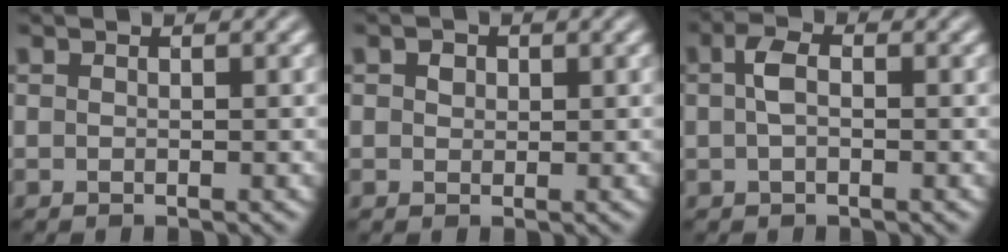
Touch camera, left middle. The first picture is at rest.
{"total": 1.1, "force": [0.4, 0.9, 0.5], "torque": [-0.008, 0.001, 0.004]}
{"total": 2.1, "force": [0.1, 1.1, 1.7], "torque": [-0.038, 0.005, -0.003]}